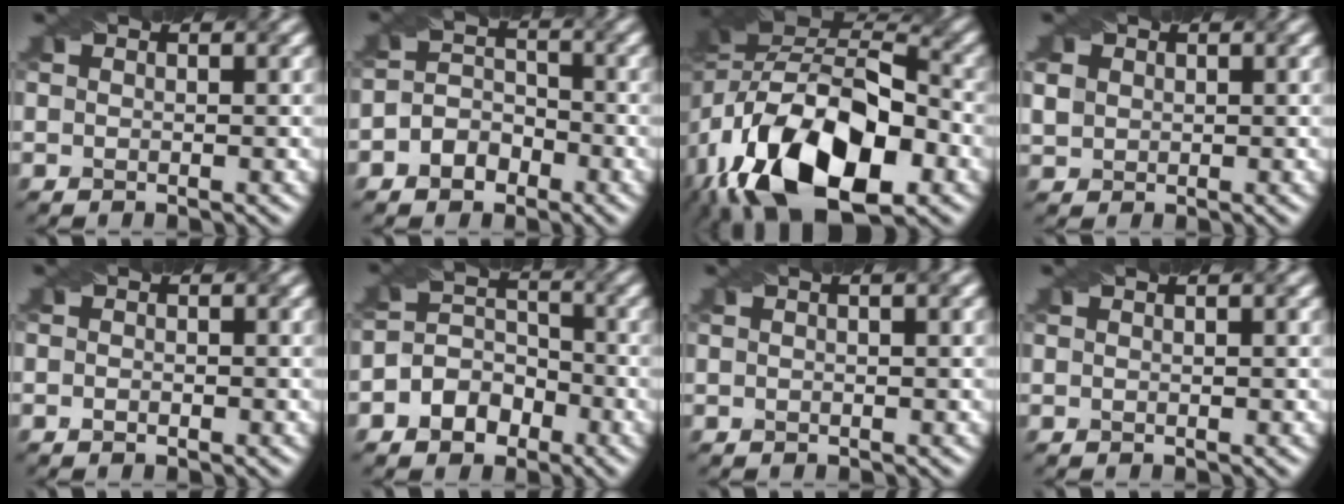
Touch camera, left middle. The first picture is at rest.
{"total": 3.1, "force": [-1.6, 2.4, 1.3], "torque": [-0.021, 0.006, -0.031]}
{"total": 17.3, "force": [-6.9, 9.2, 13.0], "torque": [-0.243, 0.001, -0.122]}
{"total": 1.9, "force": [0.6, 1.7, 0.6], "torque": [-0.018, 0.001, 0.012]}
{"total": 0.8, "force": [-0.3, 0.5, 0.6], "torque": [-0.006, -0.003, -0.004]}
{"total": 4.3, "force": [-2.1, 3.3, 1.8], "torque": [-0.015, 0.005, -0.045]}
{"total": 1.9, "force": [0.7, 0.6, 1.6], "torque": [-0.017, 0.001, 0.000]}
{"total": 0.5, "force": [0.3, 0.1, 0.4], "torque": [-0.008, 0.003, 0.002]}